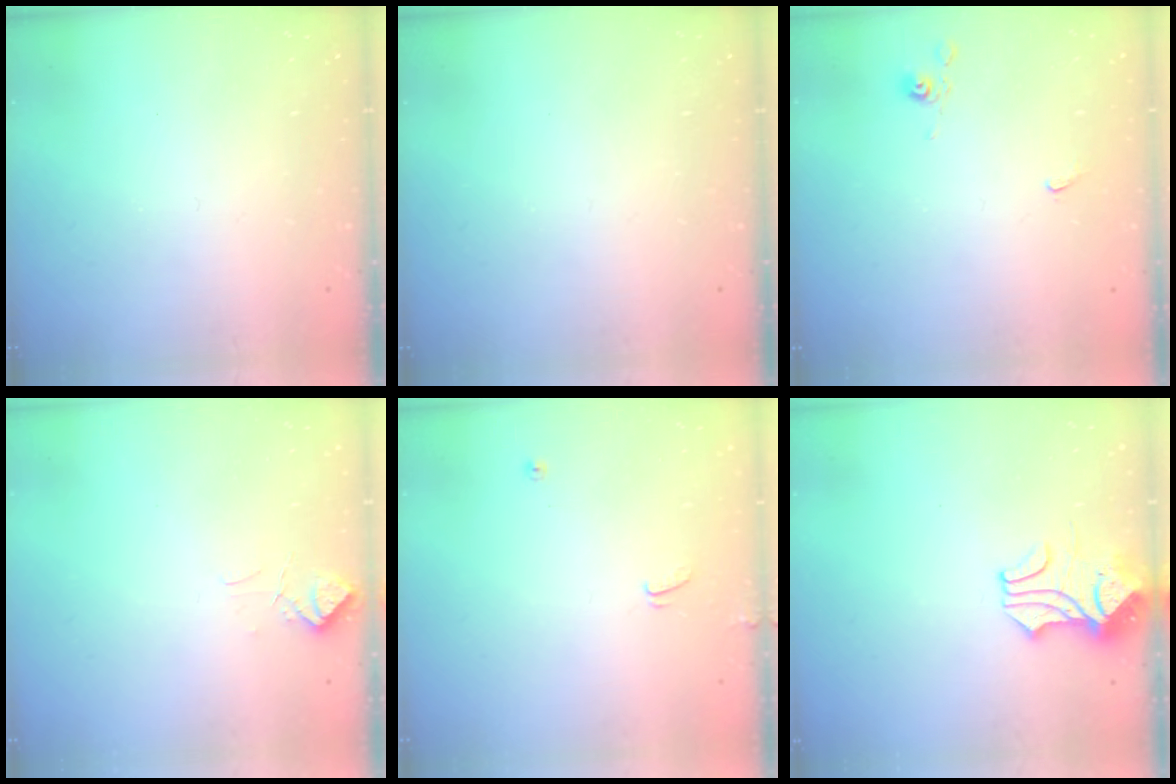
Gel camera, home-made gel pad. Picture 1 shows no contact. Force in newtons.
{"total": 0.0}
{"total": 2.6, "press": 2.6, "slide": 0.5}
{"total": 1.0, "press": 0.6, "slide": 0.8}
{"total": 0.0}
{"total": 2.0, "press": 1.7, "slide": 1.1}